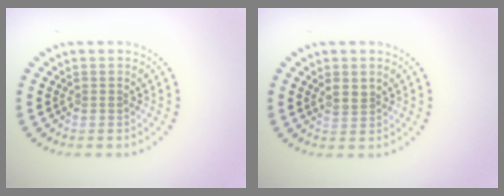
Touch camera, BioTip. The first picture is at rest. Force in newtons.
{"total": 1.5, "press": 1.3, "slide": 0.8}